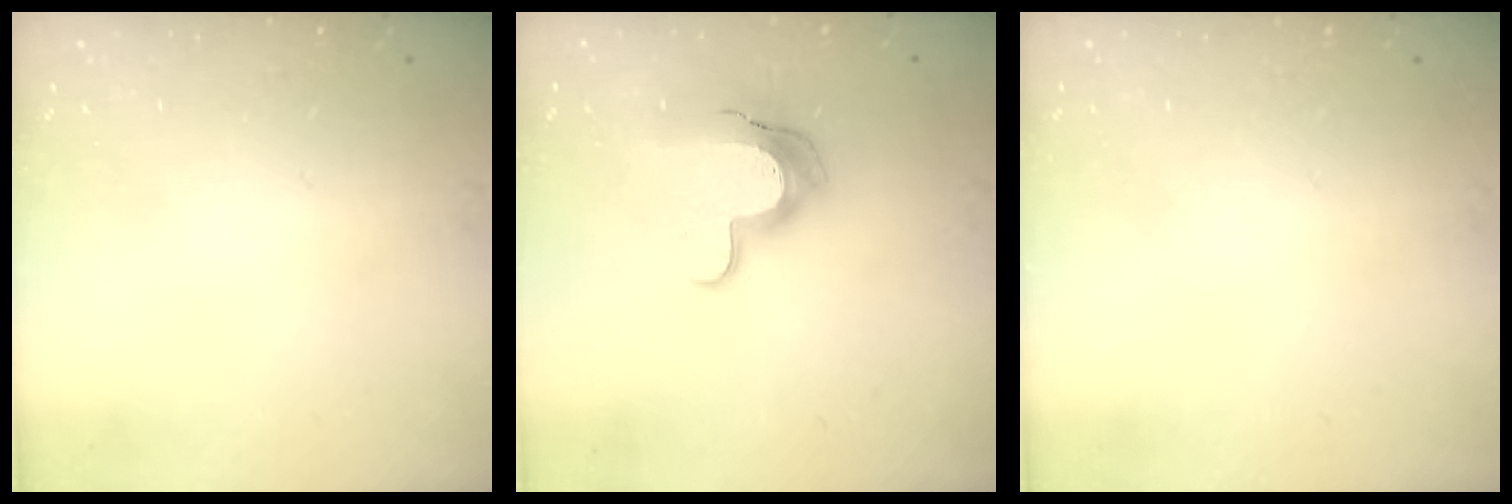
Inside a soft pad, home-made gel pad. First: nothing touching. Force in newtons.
{"total": 11.9, "press": 11.9, "slide": 0.6}
{"total": 0.0}